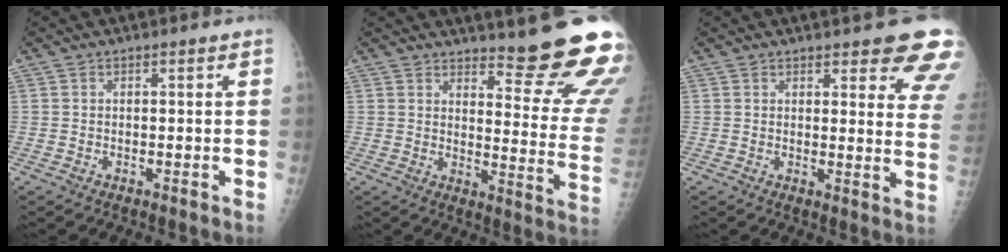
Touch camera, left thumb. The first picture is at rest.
{"total": 18.3, "force": [15.9, 2.4, 8.7], "torque": [-0.083, -0.159, 0.195]}
{"total": 12.3, "force": [9.4, 3.6, 7.1], "torque": [-0.035, -0.048, 0.090]}